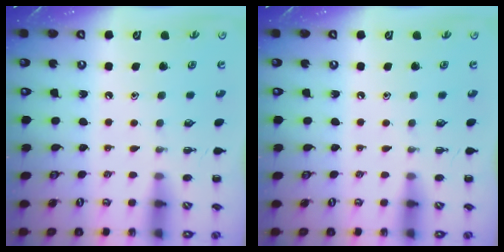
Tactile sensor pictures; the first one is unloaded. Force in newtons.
{"total": 0.0}